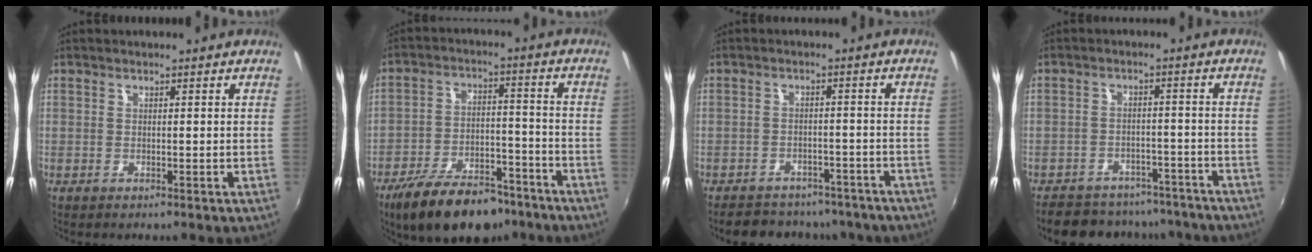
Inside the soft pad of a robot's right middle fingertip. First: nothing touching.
{"total": 17.9, "force": [-13.3, 7.5, 9.3], "torque": [-0.182, -0.012, -0.202]}
{"total": 16.6, "force": [-13.9, 7.0, 5.8], "torque": [-0.124, 0.008, -0.166]}
{"total": 18.8, "force": [-16.0, 7.6, 6.3], "torque": [-0.135, 0.019, -0.197]}